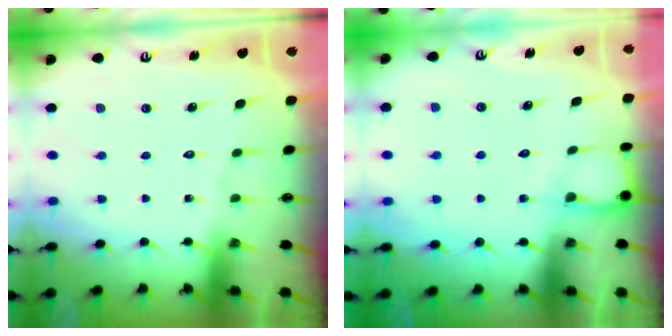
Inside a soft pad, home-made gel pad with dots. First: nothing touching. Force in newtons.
{"total": 4.2, "press": 4.2, "slide": 0.6}